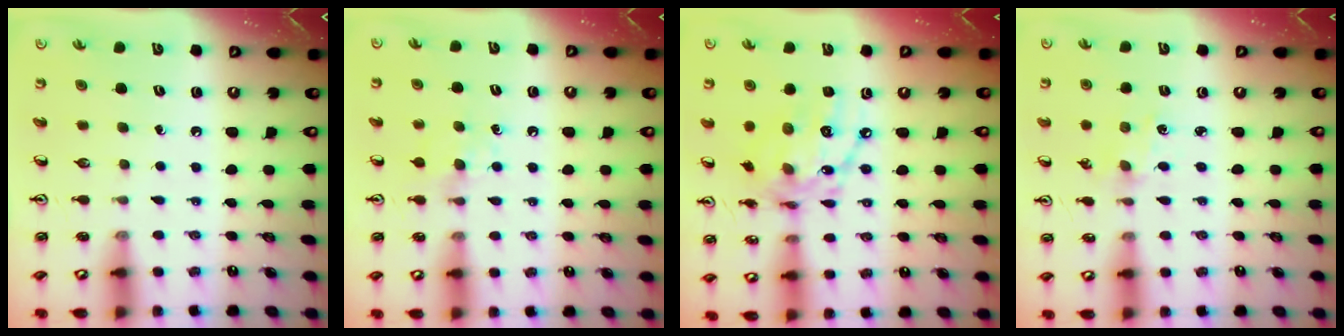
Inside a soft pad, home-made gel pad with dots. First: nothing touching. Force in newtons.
{"total": 5.7, "press": 5.6, "slide": 0.9}
{"total": 15.5, "press": 15.5, "slide": 1.2}
{"total": 0.7, "press": 0.7, "slide": 0.2}